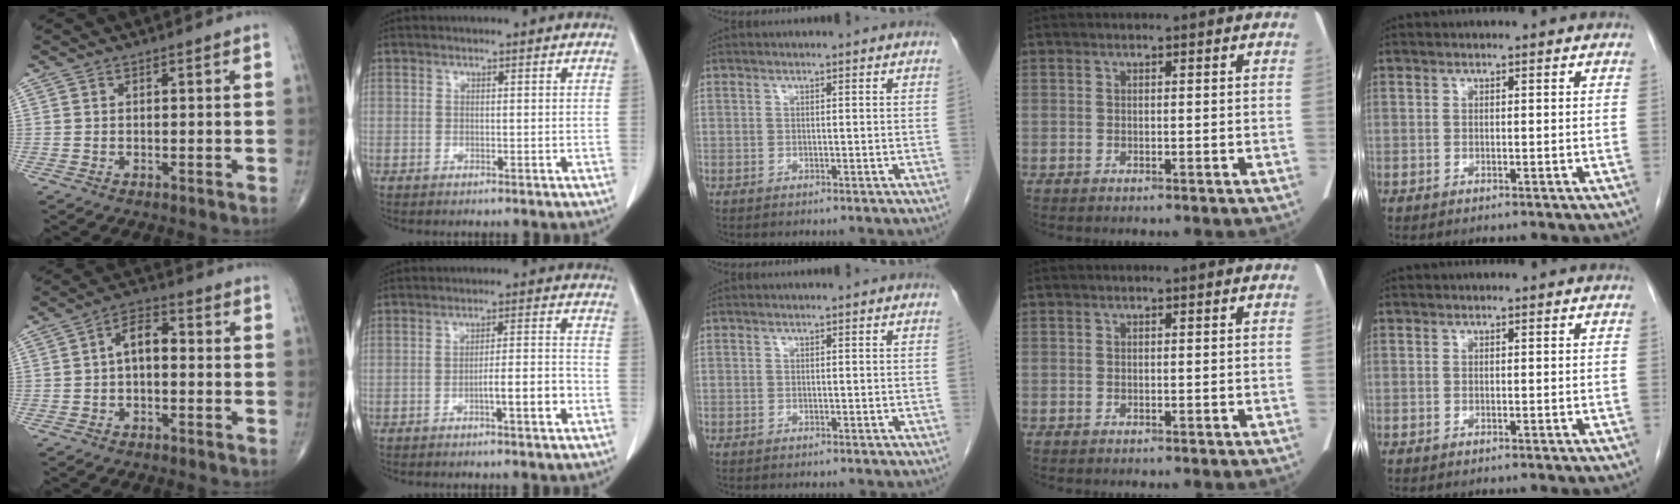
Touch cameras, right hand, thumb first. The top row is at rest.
{"thumb": {"total": 6.0, "force": [-0.2, 3.4, 4.9], "torque": [-0.070, 0.026, -0.015]}, "index": {"total": 5.7, "force": [-2.4, 0.4, 5.1], "torque": [-0.076, 0.007, -0.037]}}